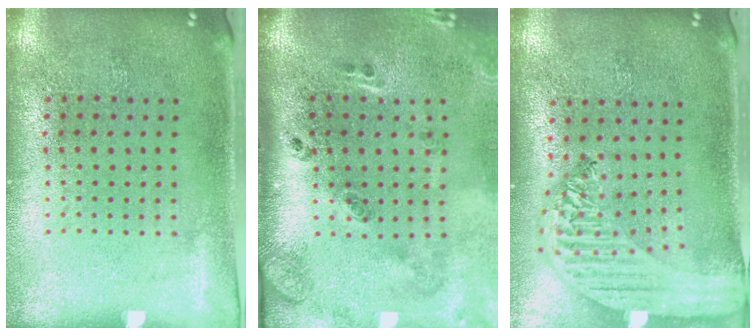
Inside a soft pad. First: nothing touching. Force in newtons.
{"total": 3.1, "press": 1.7, "slide": 2.6}
{"total": 2.4, "press": 2.1, "slide": 1.3}